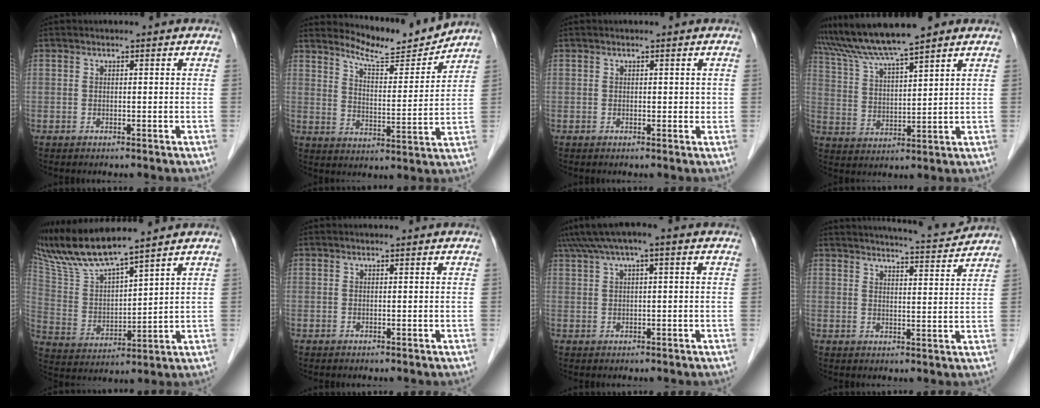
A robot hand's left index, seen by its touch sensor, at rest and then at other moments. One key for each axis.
{"total": 9.3, "fx": 9.3, "fy": -0.1, "fz": 1.0, "tx": -0.033, "ty": -0.015, "tz": 0.148}
{"total": 0.9, "fx": 0.3, "fy": 0.6, "fz": 0.6, "tx": 0.000, "ty": 0.001, "tz": 0.002}
{"total": 10.3, "fx": 9.1, "fy": -0.2, "fz": 4.9, "tx": -0.099, "ty": 0.026, "tz": 0.169}
{"total": 12.8, "fx": 11.6, "fy": -0.2, "fz": 5.5, "tx": -0.125, "ty": 0.010, "tz": 0.234}
{"total": 0.0}
{"total": 5.2, "fx": 2.8, "fy": 0.7, "fz": 4.3, "tx": -0.087, "ty": 0.033, "tz": 0.050}
{"total": 9.7, "fx": 9.4, "fy": -0.3, "fz": 2.4, "tx": -0.044, "ty": -0.002, "tz": 0.120}